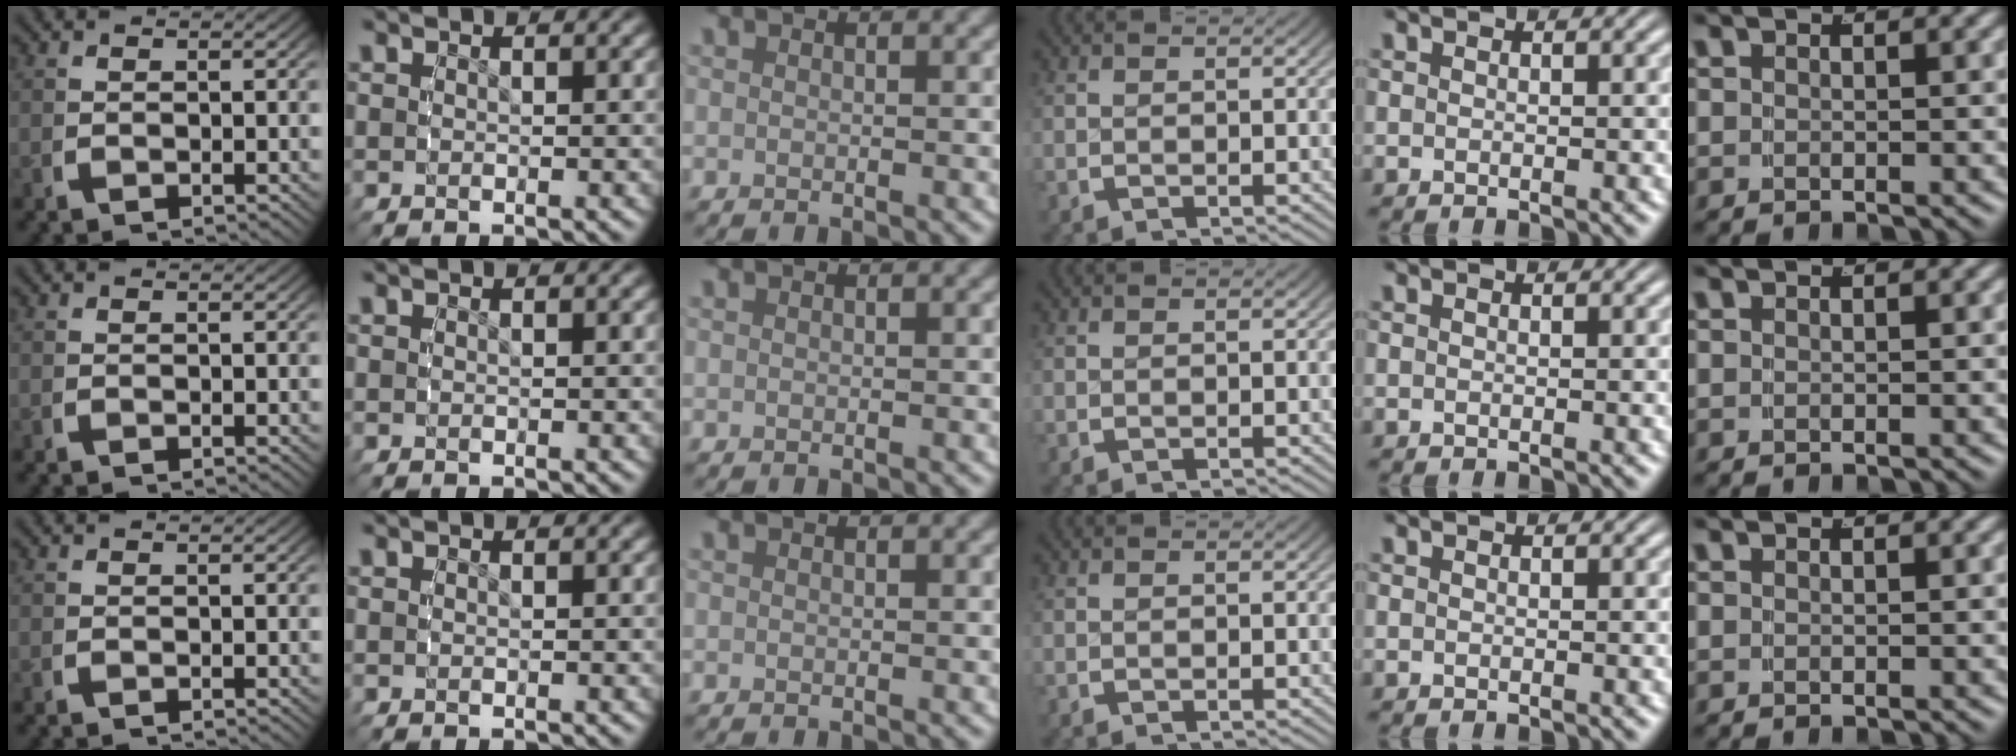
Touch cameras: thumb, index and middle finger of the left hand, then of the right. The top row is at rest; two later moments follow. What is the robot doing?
{"motion": "reach", "object": "shoes"}